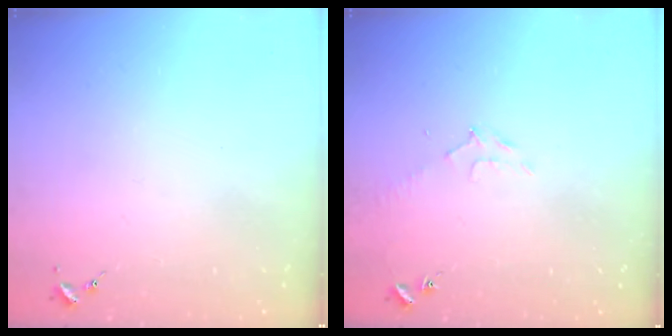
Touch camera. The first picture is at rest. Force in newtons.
{"total": 6.6, "press": 6.6, "slide": 0.8}